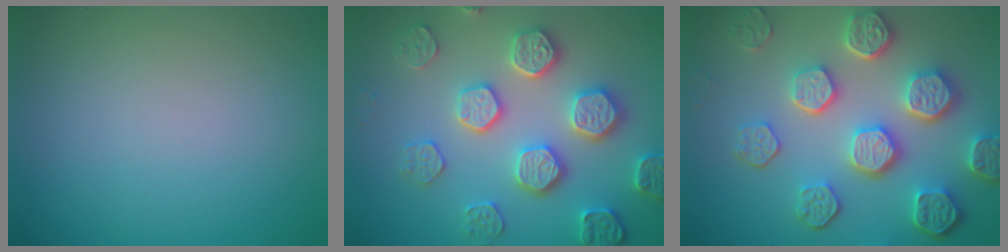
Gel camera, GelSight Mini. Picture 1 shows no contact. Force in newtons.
{"total": 5.1, "press": 5.0, "slide": 1.1}
{"total": 7.7, "press": 6.0, "slide": 4.8}